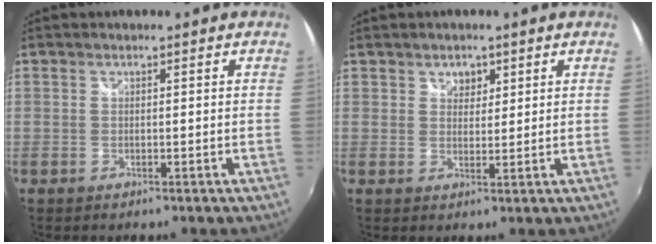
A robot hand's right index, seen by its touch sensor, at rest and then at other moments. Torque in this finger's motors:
{"motor_torque": [0.02, 0.01, 0.07, 0.01]}